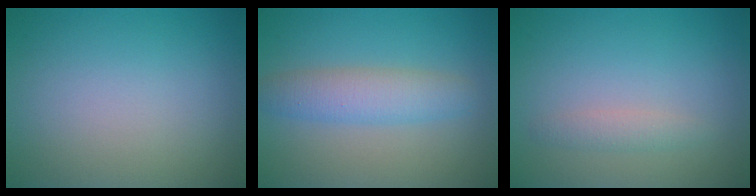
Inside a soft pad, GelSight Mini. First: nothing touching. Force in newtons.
{"total": 3.6, "press": 3.6, "slide": 0.1}
{"total": 1.3, "press": 1.3, "slide": 0.0}